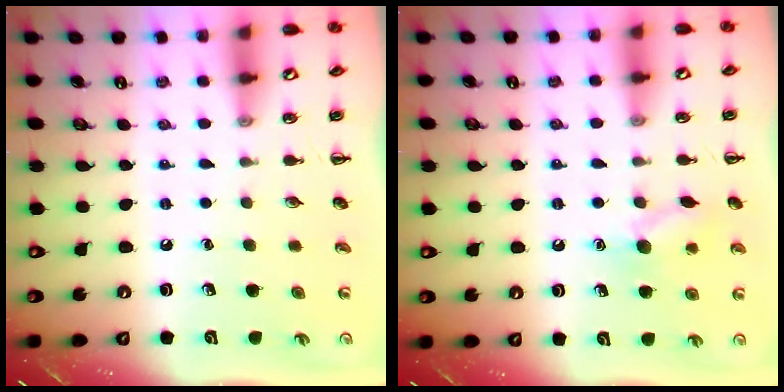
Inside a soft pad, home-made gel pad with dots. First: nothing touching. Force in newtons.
{"total": 9.4, "press": 9.3, "slide": 1.5}